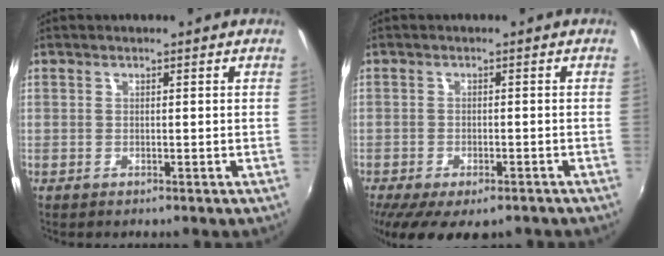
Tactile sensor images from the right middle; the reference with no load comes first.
{"total": 11.4, "force": [-7.9, 4.4, 6.9], "torque": [-0.147, -0.045, -0.118]}